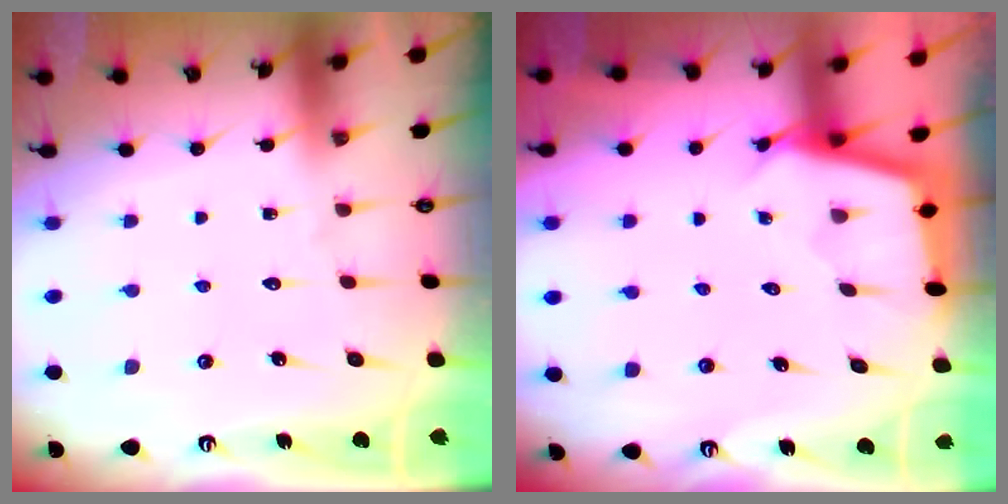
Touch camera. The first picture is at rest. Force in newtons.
{"total": 2.5, "press": 2.5, "slide": 0.2}